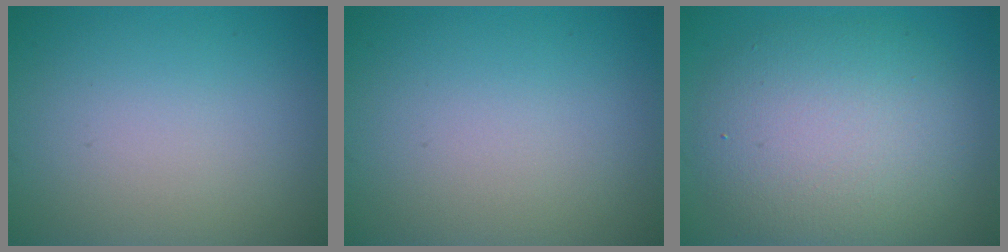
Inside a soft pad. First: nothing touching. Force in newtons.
{"total": 0.0}
{"total": 8.1, "press": 8.1, "slide": 0.4}